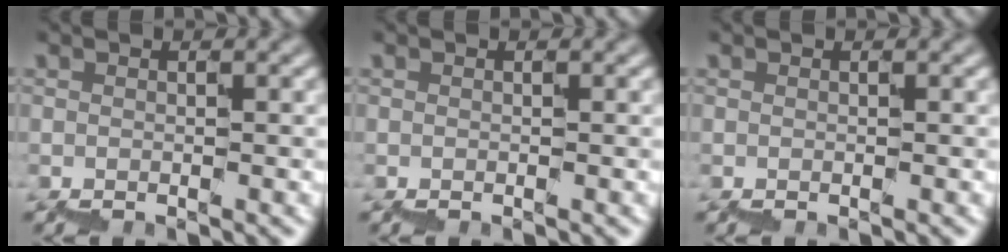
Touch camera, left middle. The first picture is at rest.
{"total": 0.0}
{"total": 0.0}